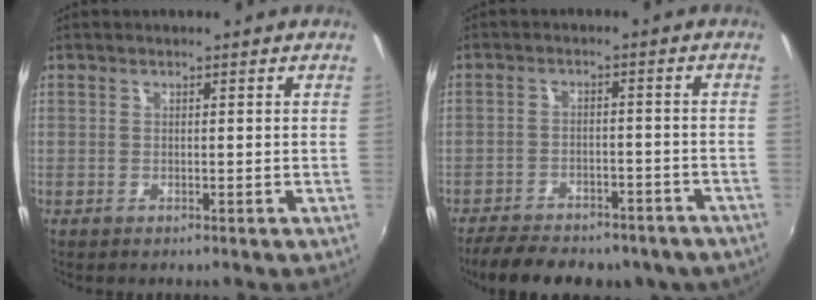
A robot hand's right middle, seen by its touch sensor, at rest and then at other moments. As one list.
[{"total": 17.9, "force": [-14.2, 7.1, 8.2], "torque": [-0.174, -0.019, -0.184]}]